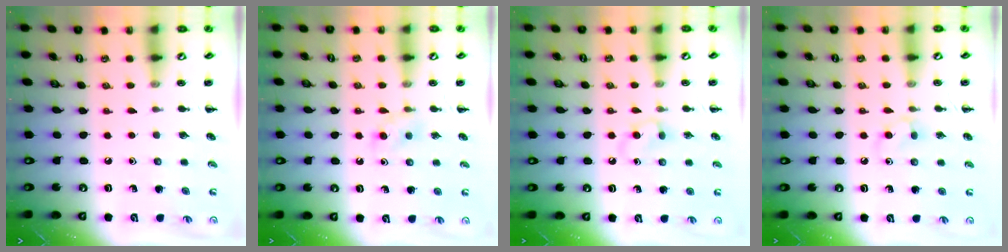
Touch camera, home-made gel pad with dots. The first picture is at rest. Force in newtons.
{"total": 3.0, "press": 2.7, "slide": 1.2}
{"total": 3.7, "press": 3.4, "slide": 1.4}
{"total": 4.8, "press": 4.5, "slide": 1.7}